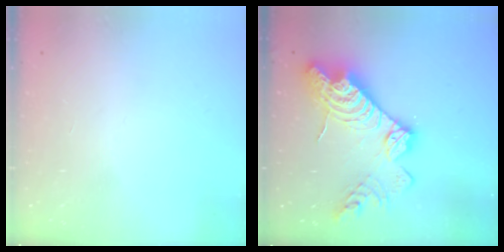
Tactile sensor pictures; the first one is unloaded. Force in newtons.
{"total": 20.4, "press": 20.4, "slide": 1.5}